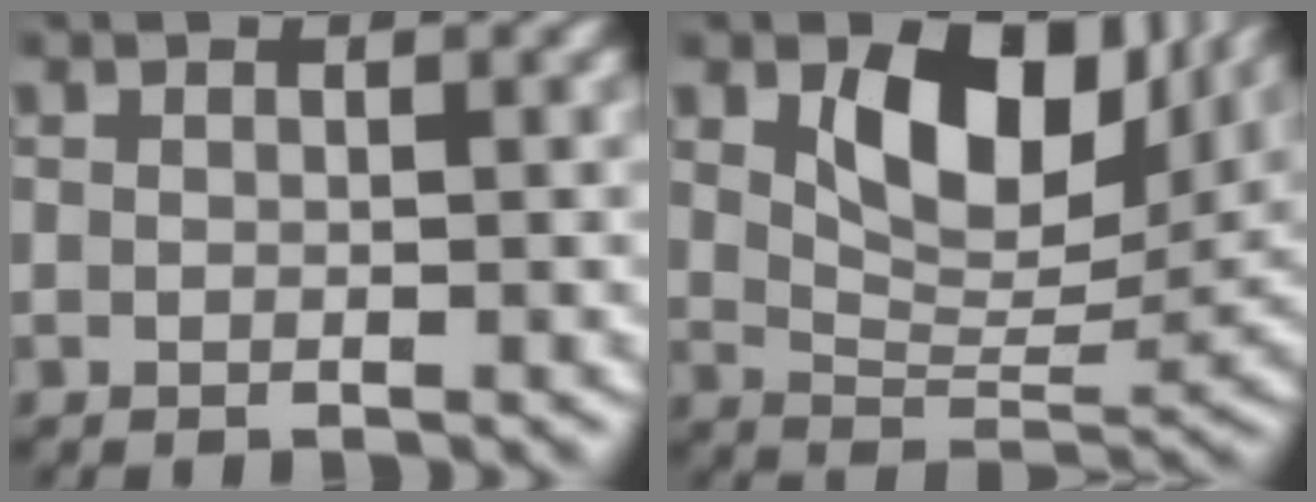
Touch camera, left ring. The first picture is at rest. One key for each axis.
{"total": 8.5, "fx": 4.4, "fy": 4.0, "fz": 6.0, "tx": -0.106, "ty": -0.012, "tz": 0.075}